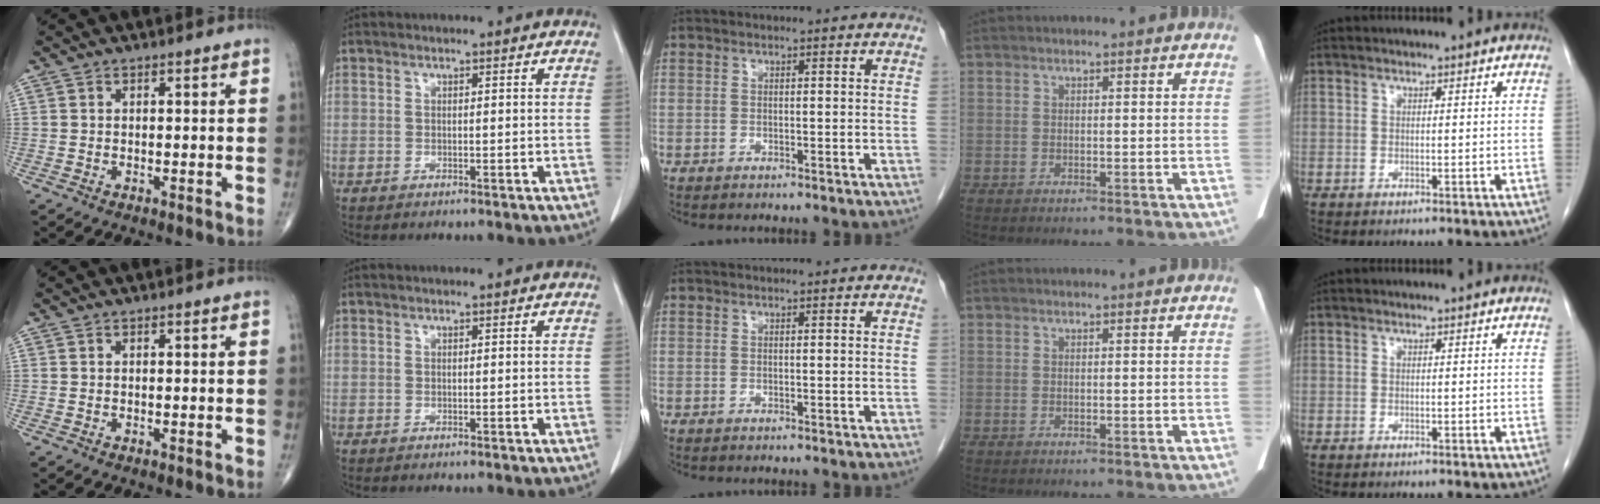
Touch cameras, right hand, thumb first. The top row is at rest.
{}